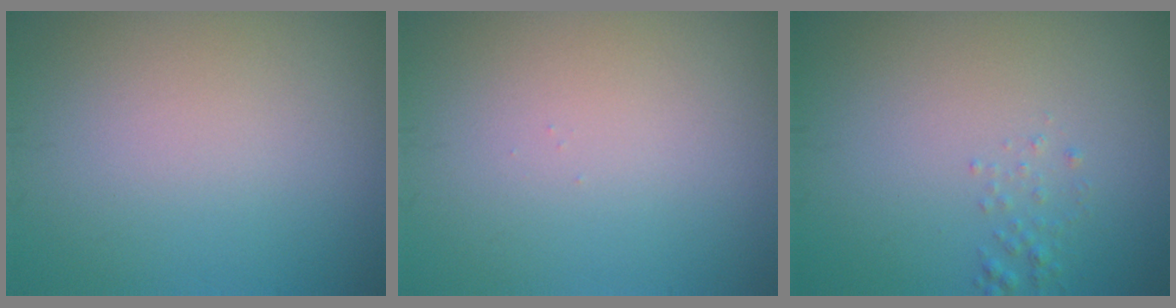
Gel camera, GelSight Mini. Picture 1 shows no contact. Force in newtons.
{"total": 0.0}
{"total": 0.8, "press": 0.8, "slide": 0.1}